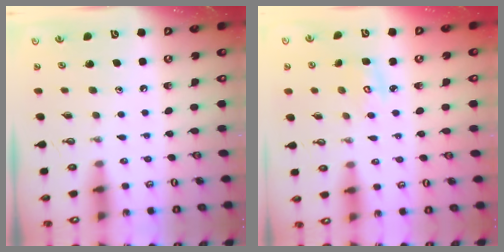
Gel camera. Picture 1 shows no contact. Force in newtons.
{"total": 4.0, "press": 4.0, "slide": 0.3}